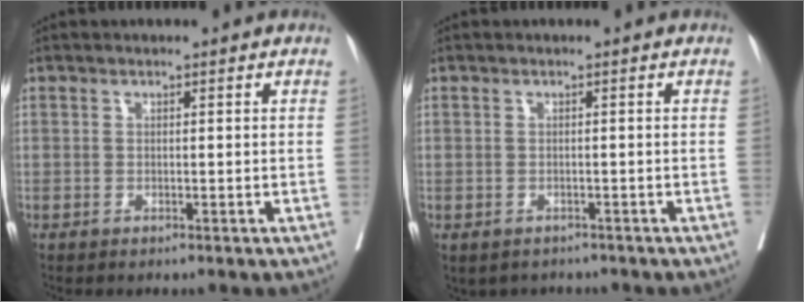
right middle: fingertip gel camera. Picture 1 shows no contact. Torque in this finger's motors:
{"motor_torque": [-0.15, -0.02, -0.01, 0.00]}